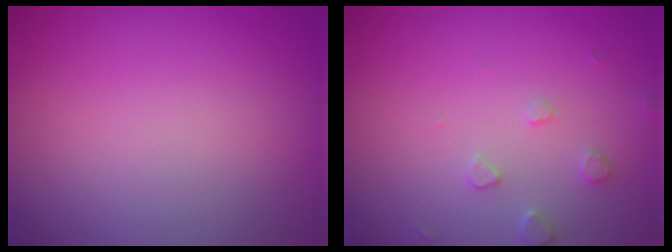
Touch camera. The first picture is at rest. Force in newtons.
{"total": 1.5, "press": 1.5, "slide": 0.3}